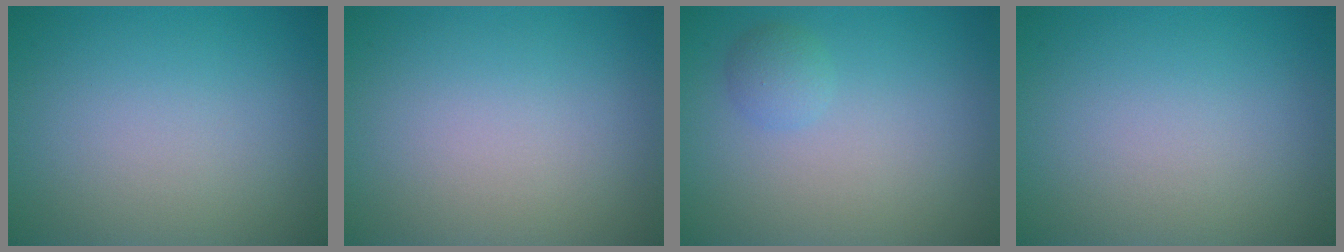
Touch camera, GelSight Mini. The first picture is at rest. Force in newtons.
{"total": 0.0}
{"total": 1.3, "press": 1.3, "slide": 0.0}
{"total": 0.0}